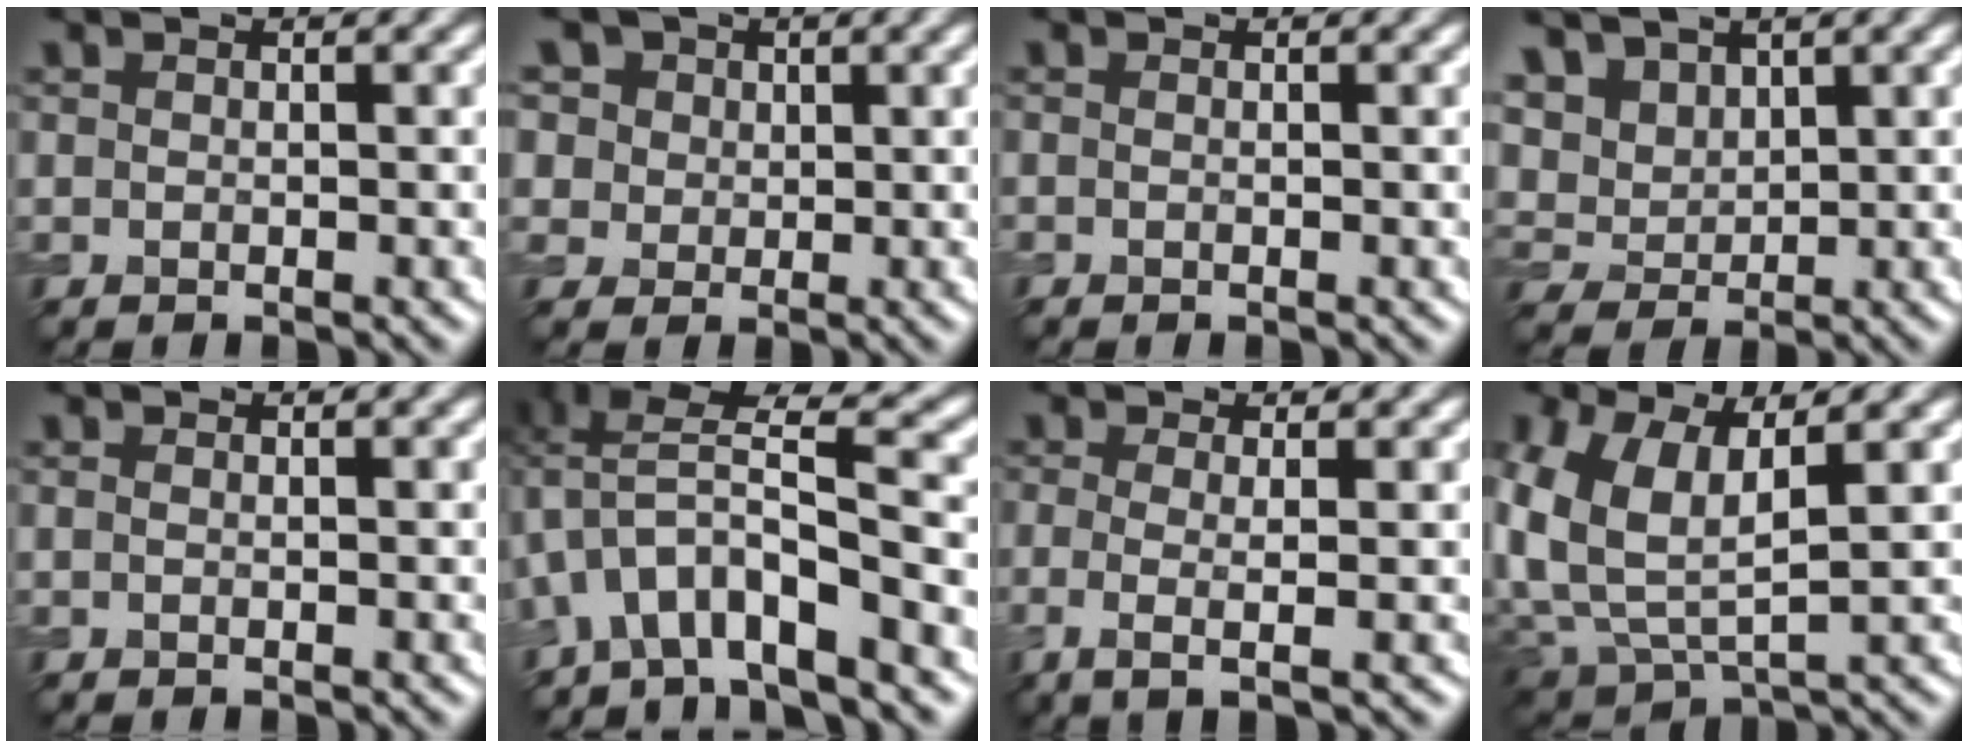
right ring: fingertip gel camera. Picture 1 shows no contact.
{"total": 9.3, "force": [4.8, 7.0, 4.0], "torque": [-0.090, 0.029, 0.056]}
{"total": 0.0}
{"total": 6.3, "force": [3.5, 4.3, 3.0], "torque": [-0.092, 0.012, 0.064]}
{"total": 0.0}
{"total": 7.5, "force": [-2.5, 3.0, 6.4], "torque": [-0.119, 0.018, -0.055]}
{"total": 3.0, "force": [-0.4, 0.9, 2.8], "torque": [-0.051, -0.008, -0.012]}
{"total": 9.1, "force": [2.0, 5.3, 7.1], "torque": [-0.181, -0.013, 0.052]}